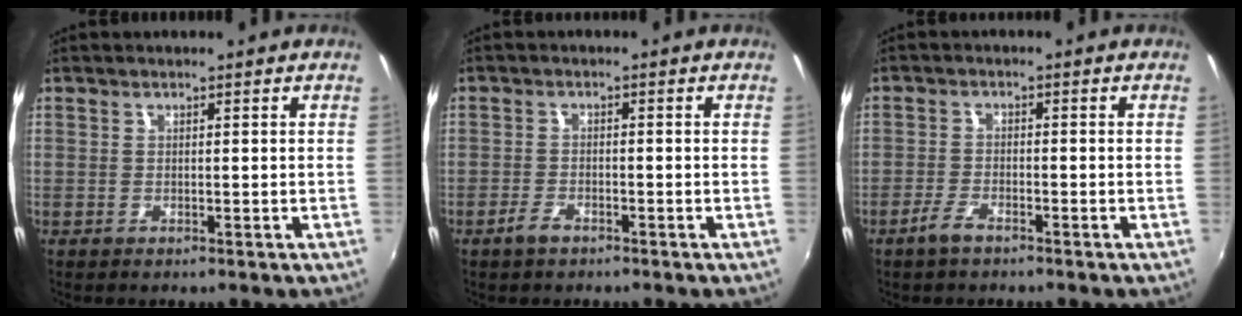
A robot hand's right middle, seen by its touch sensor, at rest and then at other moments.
{"total": 2.6, "force": [-1.9, 1.1, 1.4], "torque": [-0.038, -0.003, -0.039]}
{"total": 3.2, "force": [-2.4, 1.0, 1.9], "torque": [-0.057, -0.002, -0.049]}